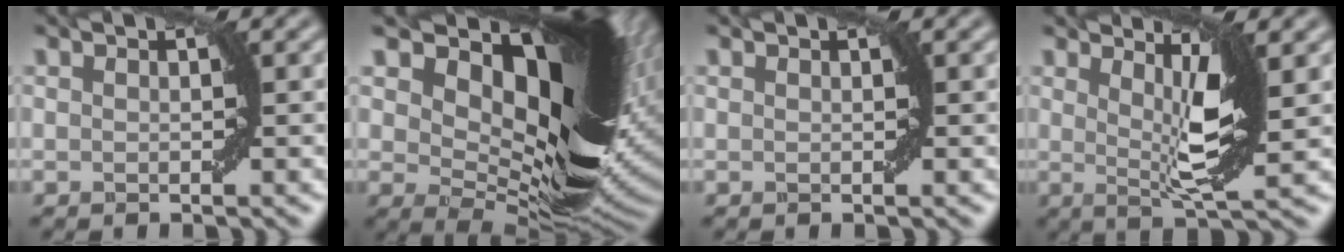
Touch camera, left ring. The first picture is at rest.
{"total": 19.8, "force": [6.4, 9.0, 16.5], "torque": [-0.222, 0.025, 0.097]}
{"total": 0.0}
{"total": 5.2, "force": [1.5, 1.0, 4.9], "torque": [-0.080, -0.012, 0.027]}